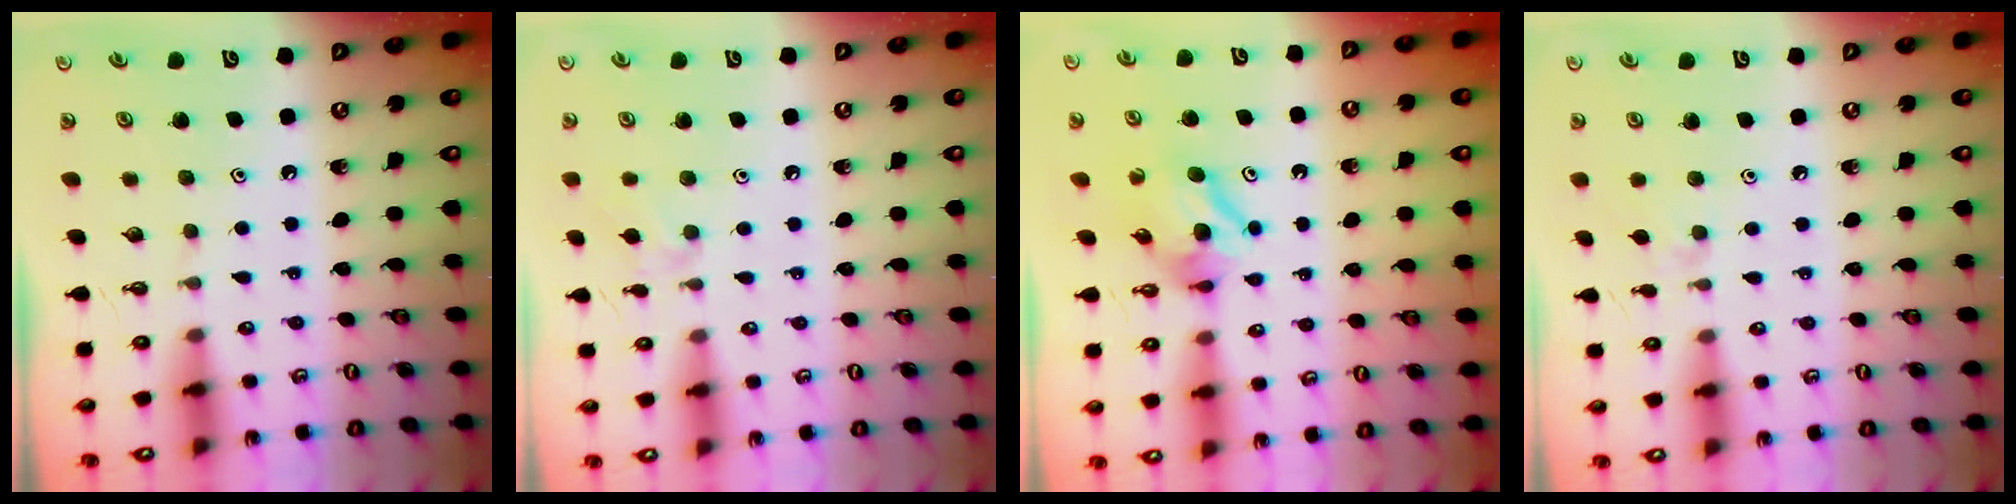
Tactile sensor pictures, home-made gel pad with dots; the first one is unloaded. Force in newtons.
{"total": 8.0, "press": 7.9, "slide": 0.9}
{"total": 7.7, "press": 7.6, "slide": 0.6}
{"total": 3.2, "press": 3.2, "slide": 0.4}